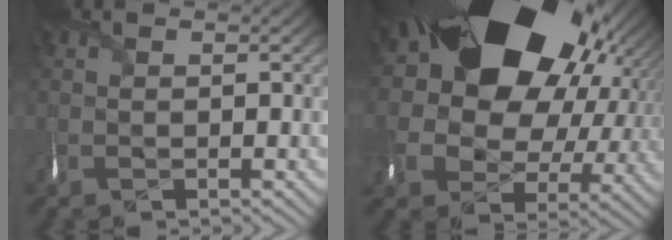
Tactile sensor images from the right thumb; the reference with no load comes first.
{"total": 22.7, "force": [7.3, 16.9, 13.2], "torque": [-0.309, 0.013, 0.135]}